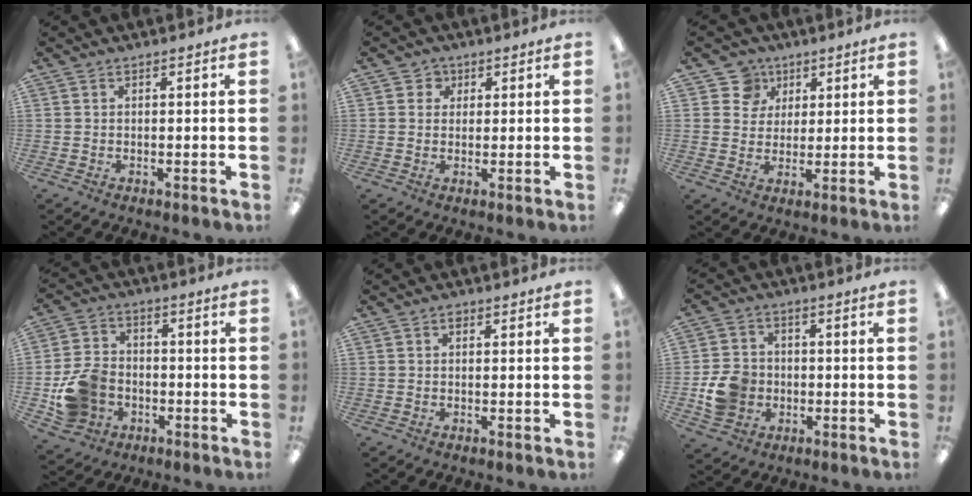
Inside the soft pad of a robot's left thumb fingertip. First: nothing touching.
{"total": 2.7, "force": [0.9, 2.5, 0.4], "torque": [-0.008, 0.005, 0.013]}
{"total": 7.1, "force": [3.5, 6.1, 0.8], "torque": [-0.015, -0.015, 0.063]}
{"total": 11.4, "force": [-3.7, 9.4, 5.3], "torque": [-0.115, 0.034, -0.061]}
{"total": 1.0, "force": [0.5, 0.6, 0.6], "torque": [-0.005, 0.001, 0.006]}
{"total": 8.6, "force": [-1.8, 7.7, 3.5], "torque": [-0.068, 0.017, -0.029]}